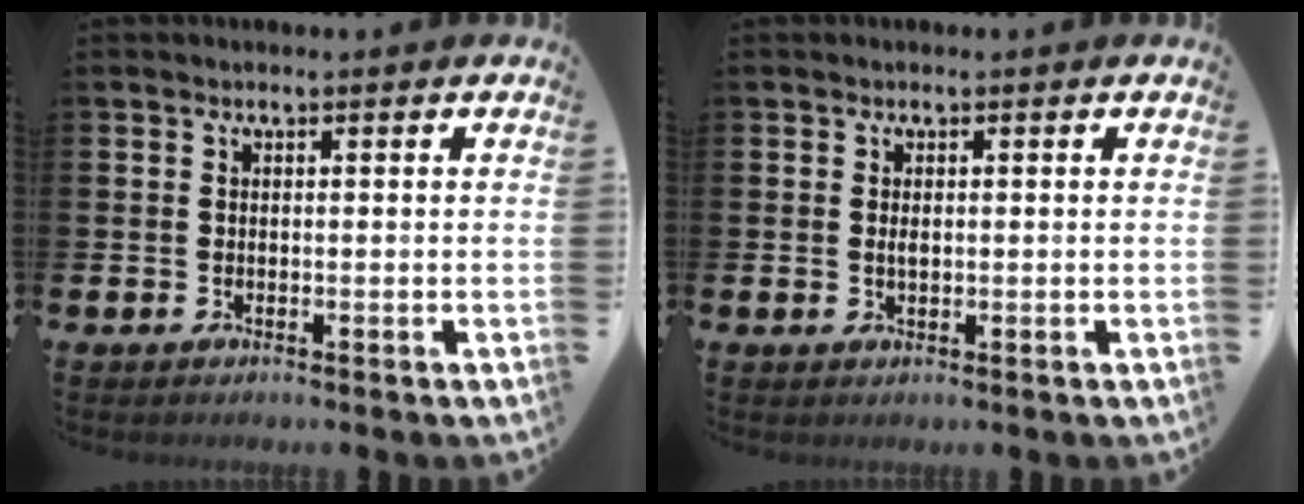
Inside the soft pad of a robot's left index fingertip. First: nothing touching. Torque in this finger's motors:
{"motor_torque": [0.32, -0.01, 0.03, 0.05]}